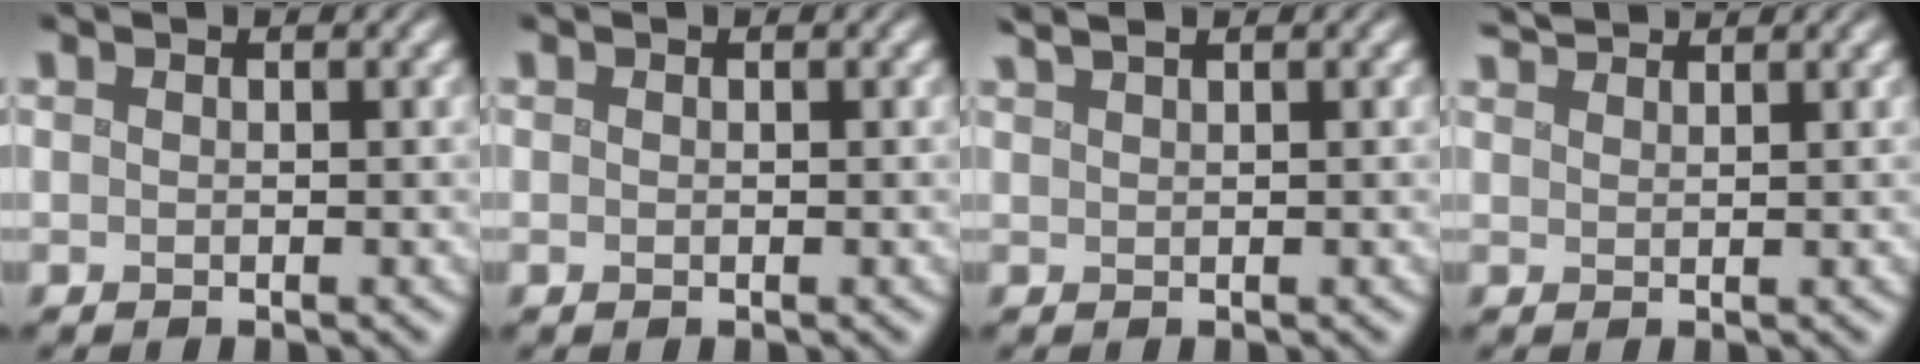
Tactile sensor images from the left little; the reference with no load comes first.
{"total": 0.0}
{"total": 2.8, "force": [2.1, 0.9, 1.6], "torque": [-0.001, 0.019, 0.007]}
{"total": 2.6, "force": [2.5, 0.2, 0.6], "torque": [-0.006, 0.010, 0.040]}